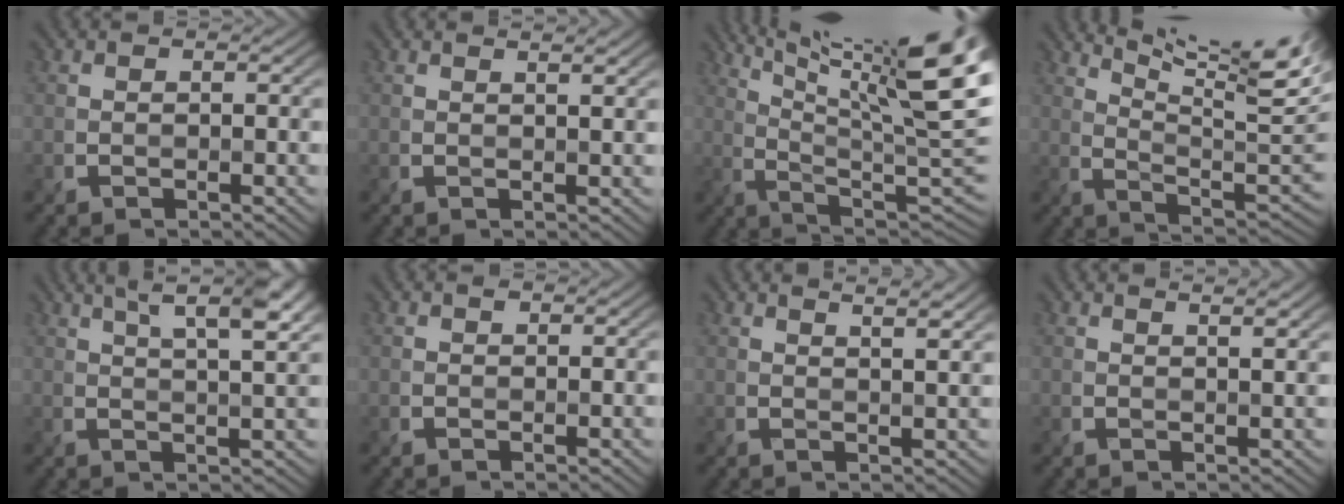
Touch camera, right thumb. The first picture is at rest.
{"total": 1.9, "force": [1.3, 0.4, 1.3], "torque": [-0.019, -0.004, 0.013]}
{"total": 17.9, "force": [9.4, 3.8, 14.8], "torque": [-0.222, -0.005, 0.158]}
{"total": 15.5, "force": [8.9, 3.4, 12.2], "torque": [-0.186, 0.004, 0.139]}
{"total": 7.9, "force": [4.4, 1.7, 6.3], "torque": [-0.093, 0.014, 0.065]}
{"total": 0.6, "force": [0.3, 0.4, 0.3], "torque": [0.000, -0.004, 0.004]}
{"total": 4.6, "force": [3.1, 0.9, 3.3], "torque": [-0.039, 0.009, 0.037]}
{"total": 2.9, "force": [1.9, 0.6, 2.1], "torque": [-0.024, 0.001, 0.020]}